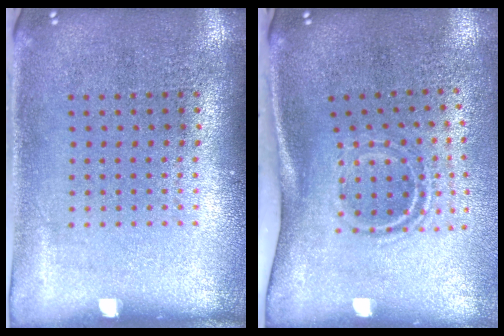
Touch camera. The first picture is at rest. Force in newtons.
{"total": 1.8, "press": 1.1, "slide": 1.5}